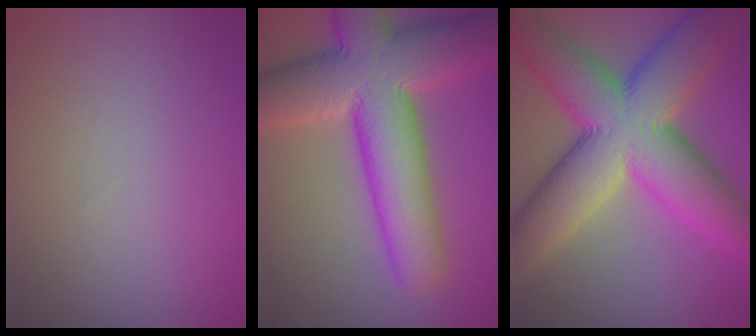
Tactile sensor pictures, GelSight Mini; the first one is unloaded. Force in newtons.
{"total": 12.9, "press": 12.9, "slide": 0.6}
{"total": 14.5, "press": 14.5, "slide": 0.9}